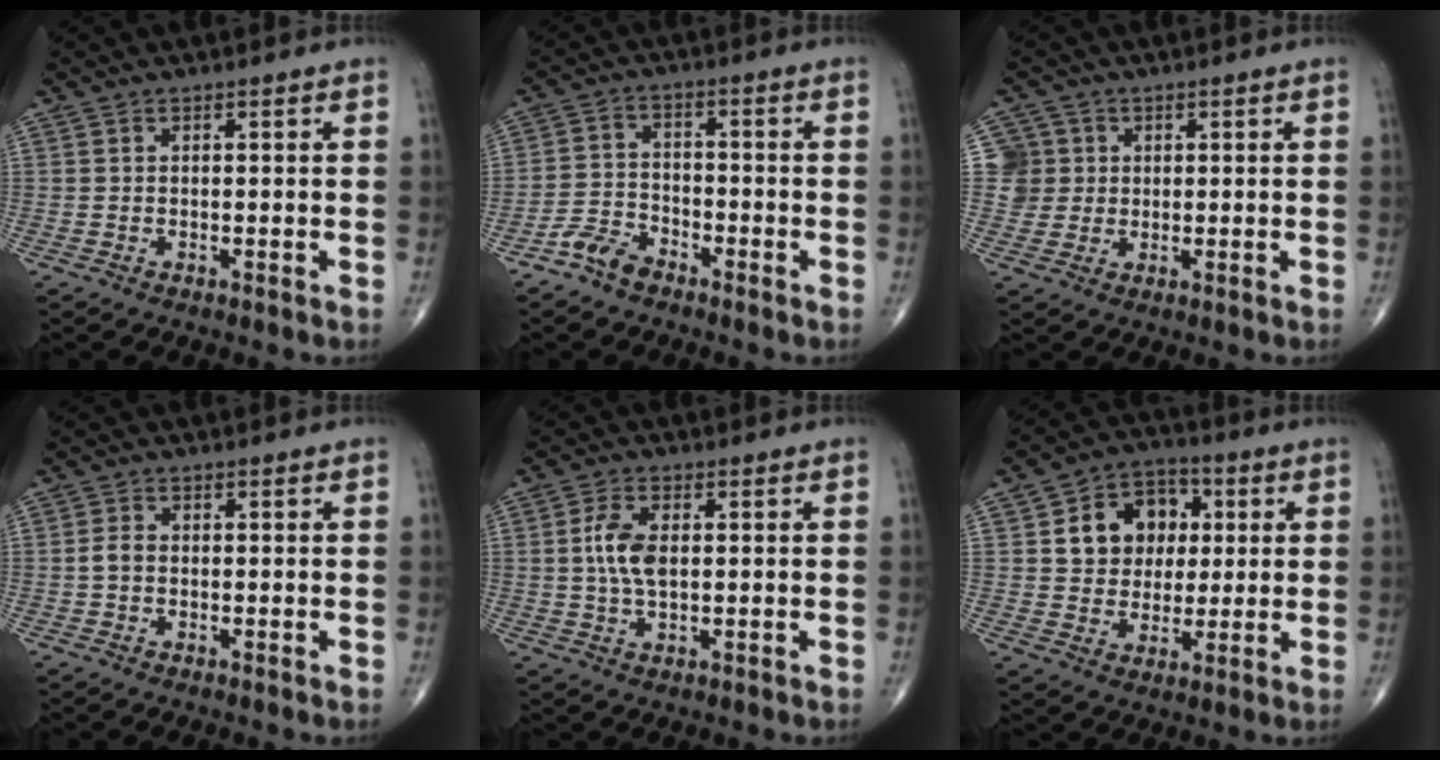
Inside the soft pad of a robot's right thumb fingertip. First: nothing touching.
{"total": 5.3, "force": [-4.1, 2.7, 2.1], "torque": [-0.036, 0.019, -0.085]}
{"total": 5.1, "force": [1.0, 5.0, 0.1], "torque": [0.031, 0.003, 0.015]}
{"total": 2.0, "force": [-0.3, 1.4, 1.3], "torque": [-0.025, 0.005, -0.010]}
{"total": 6.3, "force": [0.6, 3.3, 5.4], "torque": [-0.112, 0.004, 0.009]}
{"total": 12.7, "force": [2.8, 10.3, 6.9], "torque": [-0.065, 0.008, 0.044]}